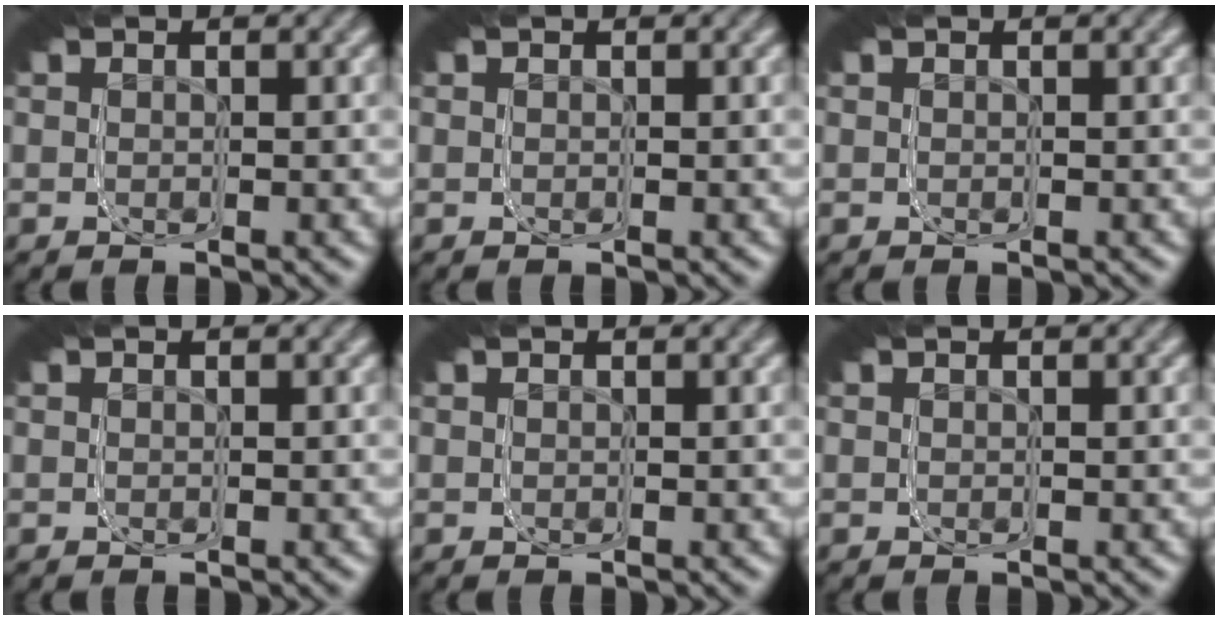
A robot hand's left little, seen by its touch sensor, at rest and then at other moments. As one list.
[{"total": 0.0}, {"total": 0.0}, {"total": 0.0}, {"total": 0.0}, {"total": 0.0}]